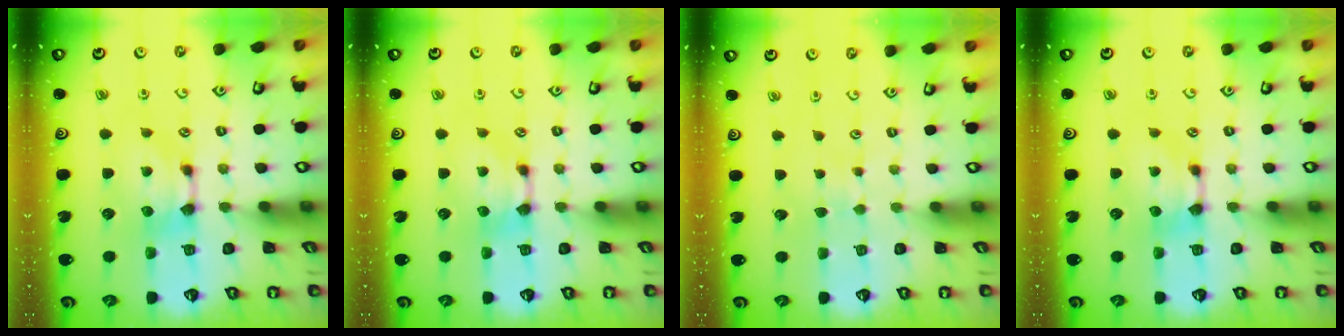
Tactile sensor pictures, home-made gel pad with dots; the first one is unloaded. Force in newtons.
{"total": 0.0}
{"total": 3.4, "press": 3.4, "slide": 0.3}
{"total": 0.0}